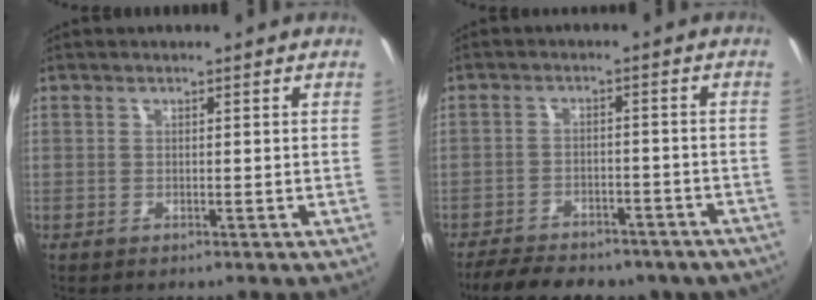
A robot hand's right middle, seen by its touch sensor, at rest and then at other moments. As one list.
[{"total": 17.9, "force": [-14.2, 7.1, 8.2], "torque": [-0.174, -0.019, -0.184]}]